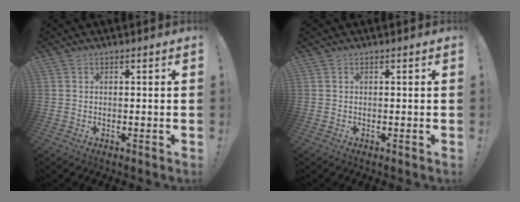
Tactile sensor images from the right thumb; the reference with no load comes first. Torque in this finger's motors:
{"motor_torque": [0.00, 0.00, 0.00, 0.00, 0.02]}